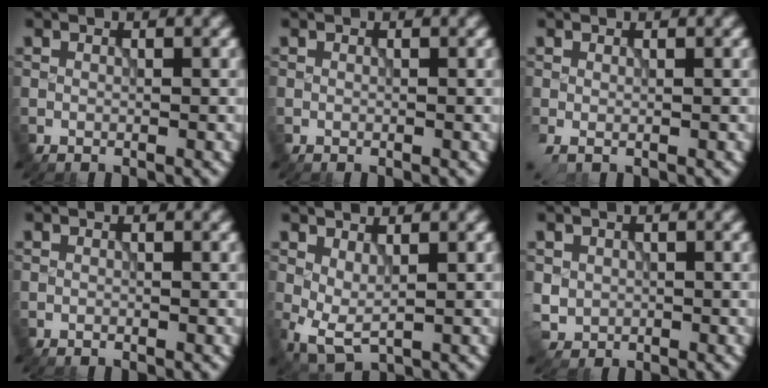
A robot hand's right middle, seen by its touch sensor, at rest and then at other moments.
{"total": 0.0}
{"total": 1.2, "force": [0.0, 0.4, 1.2], "torque": [-0.029, -0.003, -0.003]}
{"total": 0.0}
{"total": 2.7, "force": [0.5, 1.2, 2.4], "torque": [-0.057, -0.006, 0.009]}
{"total": 1.7, "force": [0.2, 1.7, 0.2], "torque": [-0.005, -0.003, 0.004]}